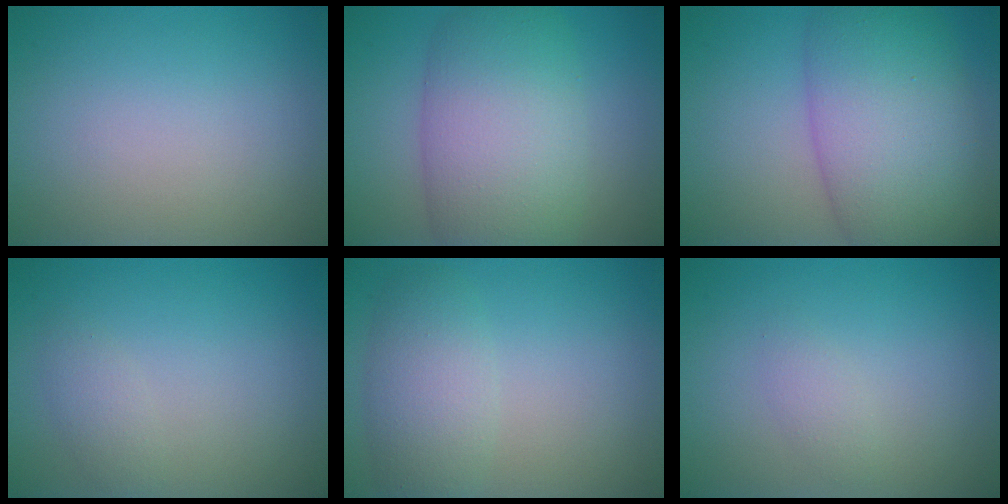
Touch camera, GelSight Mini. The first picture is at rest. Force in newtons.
{"total": 10.1, "press": 10.0, "slide": 0.3}
{"total": 10.3, "press": 10.3, "slide": 0.5}
{"total": 1.2, "press": 1.2, "slide": 0.0}
{"total": 3.8, "press": 3.8, "slide": 0.2}
{"total": 1.1, "press": 1.1, "slide": 0.1}